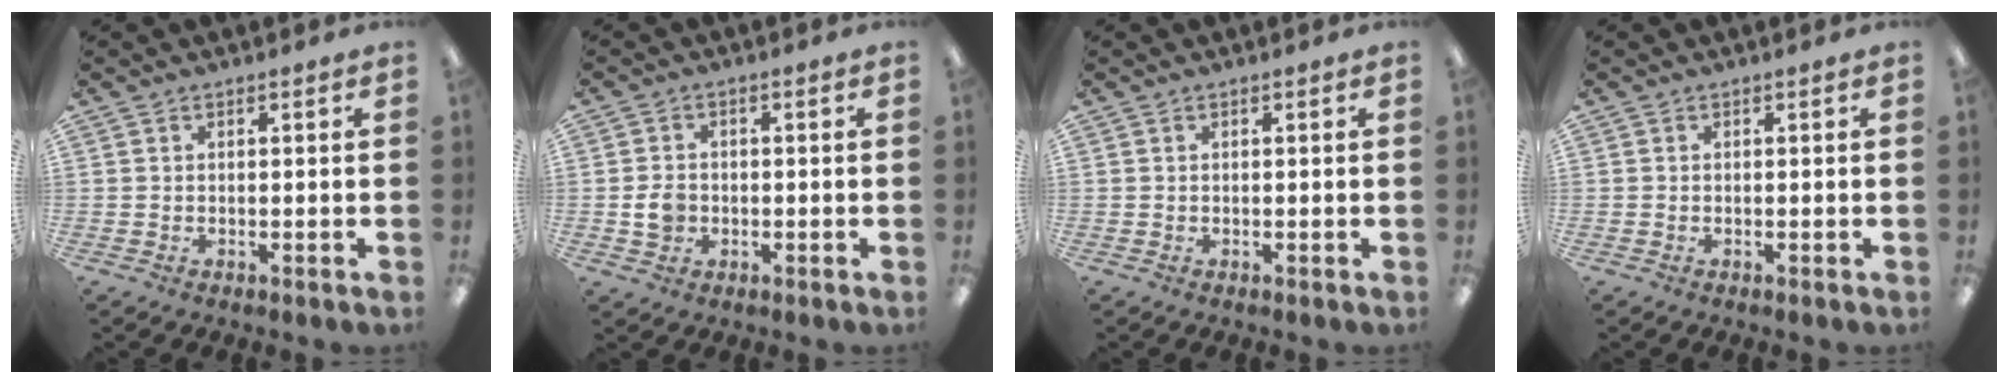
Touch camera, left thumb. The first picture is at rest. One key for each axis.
{"total": 4.0, "fx": -0.6, "fy": 3.3, "fz": 2.1, "tx": -0.035, "ty": 0.006, "tz": -0.010}
{"total": 0.0}
{"total": 0.0}